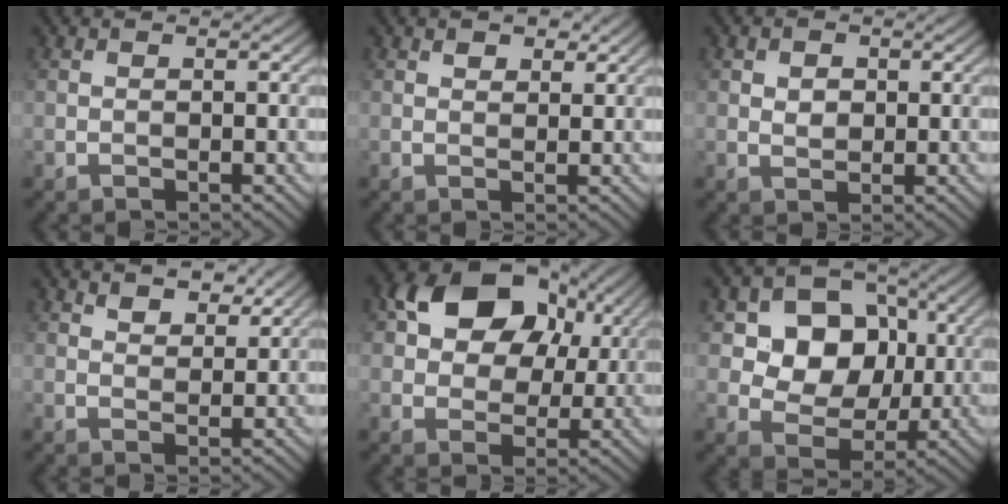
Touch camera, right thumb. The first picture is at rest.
{"total": 1.8, "force": [1.2, 1.0, 0.8], "torque": [-0.012, -0.001, 0.022]}
{"total": 1.9, "force": [0.5, 1.5, 1.1], "torque": [-0.022, -0.003, 0.007]}
{"total": 3.4, "force": [2.6, 1.5, 1.6], "torque": [-0.026, -0.007, 0.054]}
{"total": 12.9, "force": [4.9, 9.2, 7.6], "torque": [-0.147, 0.031, 0.079]}
{"total": 10.0, "force": [2.0, 8.1, 5.4], "torque": [-0.108, 0.000, 0.022]}